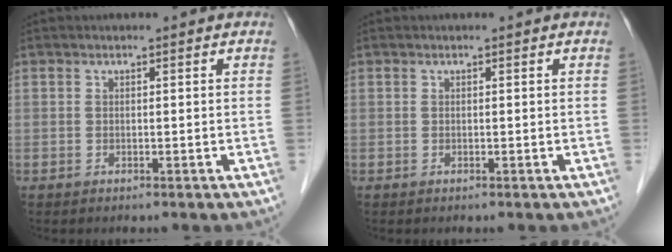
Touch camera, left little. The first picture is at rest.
{"total": 0.0}